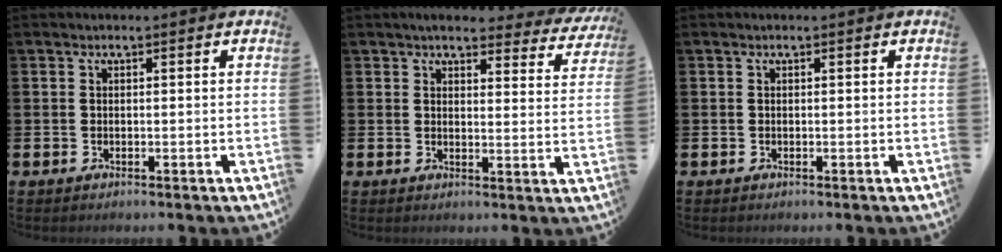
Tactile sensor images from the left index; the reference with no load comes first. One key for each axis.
{"total": 4.4, "fx": 4.1, "fy": 1.2, "fz": 1.1, "tx": -0.024, "ty": -0.025, "tz": 0.070}
{"total": 0.0}